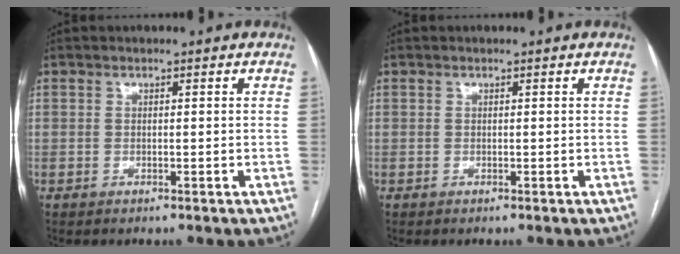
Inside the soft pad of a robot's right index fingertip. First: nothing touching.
{"total": 0.0}